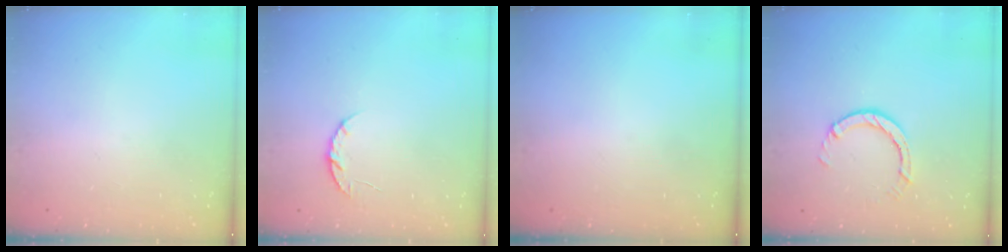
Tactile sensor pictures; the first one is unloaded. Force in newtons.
{"total": 4.9, "press": 4.8, "slide": 0.7}
{"total": 0.0}
{"total": 2.9, "press": 2.9, "slide": 0.5}